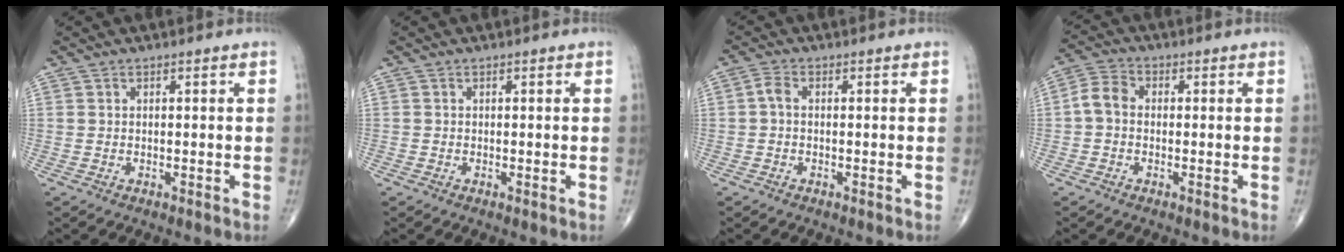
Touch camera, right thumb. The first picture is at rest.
{"total": 0.0}
{"total": 1.8, "force": [-0.2, 1.1, 1.5], "torque": [-0.029, 0.003, -0.009]}
{"total": 4.7, "force": [-0.4, 3.5, 3.0], "torque": [-0.052, 0.014, -0.020]}